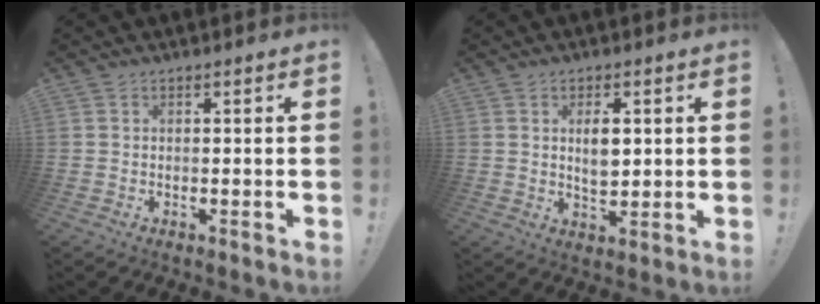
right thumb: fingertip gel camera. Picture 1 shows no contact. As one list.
[{"total": 5.8, "force": [1.4, 3.4, 4.5], "torque": [-0.059, -0.002, 0.020]}]